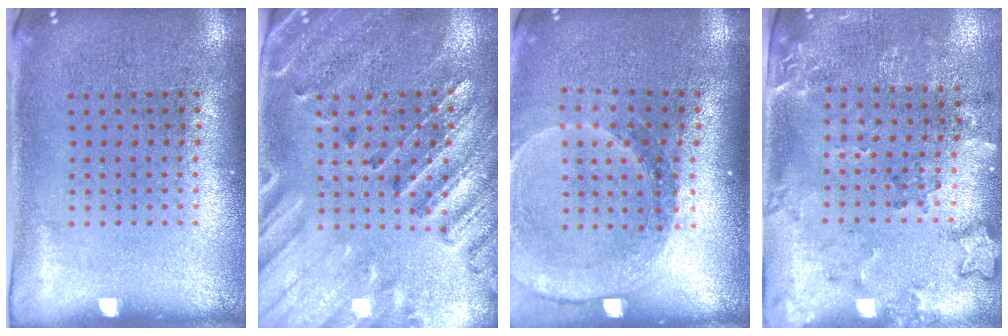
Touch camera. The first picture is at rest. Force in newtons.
{"total": 2.9, "press": 2.6, "slide": 1.1}
{"total": 1.5, "press": 1.5, "slide": 0.1}
{"total": 1.9, "press": 1.5, "slide": 1.1}